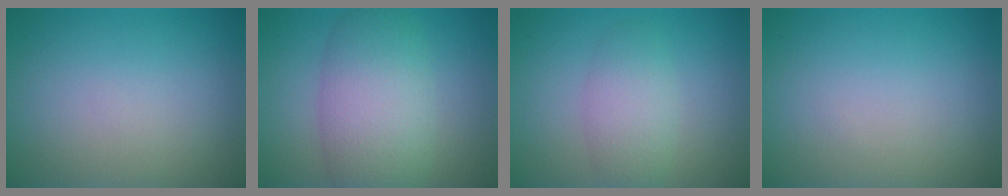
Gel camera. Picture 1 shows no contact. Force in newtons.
{"total": 7.3, "press": 7.2, "slide": 0.3}
{"total": 3.1, "press": 3.1, "slide": 0.1}
{"total": 0.0}